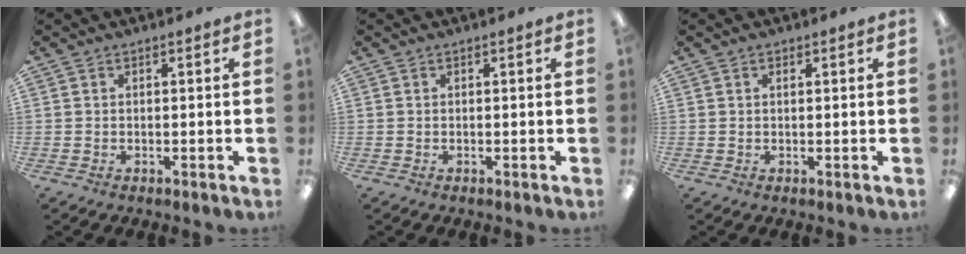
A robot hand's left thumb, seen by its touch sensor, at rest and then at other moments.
{"total": 0.0}
{"total": 0.7, "force": [0.4, 0.3, 0.4], "torque": [-0.008, 0.003, 0.007]}